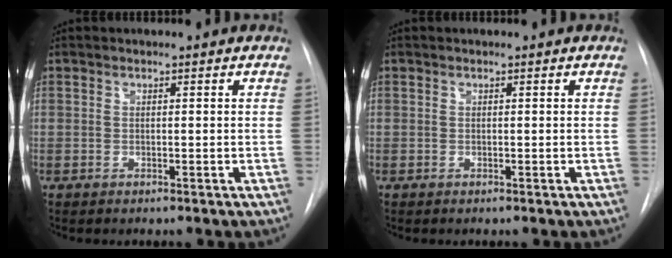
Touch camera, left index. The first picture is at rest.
{"total": 0.0}